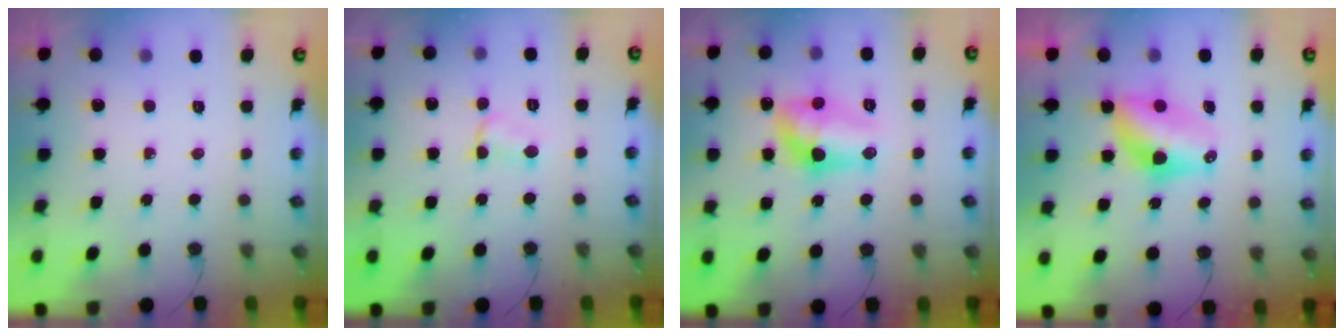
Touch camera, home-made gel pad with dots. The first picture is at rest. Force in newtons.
{"total": 2.9, "press": 2.9, "slide": 0.5}
{"total": 12.5, "press": 12.5, "slide": 0.6}
{"total": 6.9, "press": 6.9, "slide": 0.4}